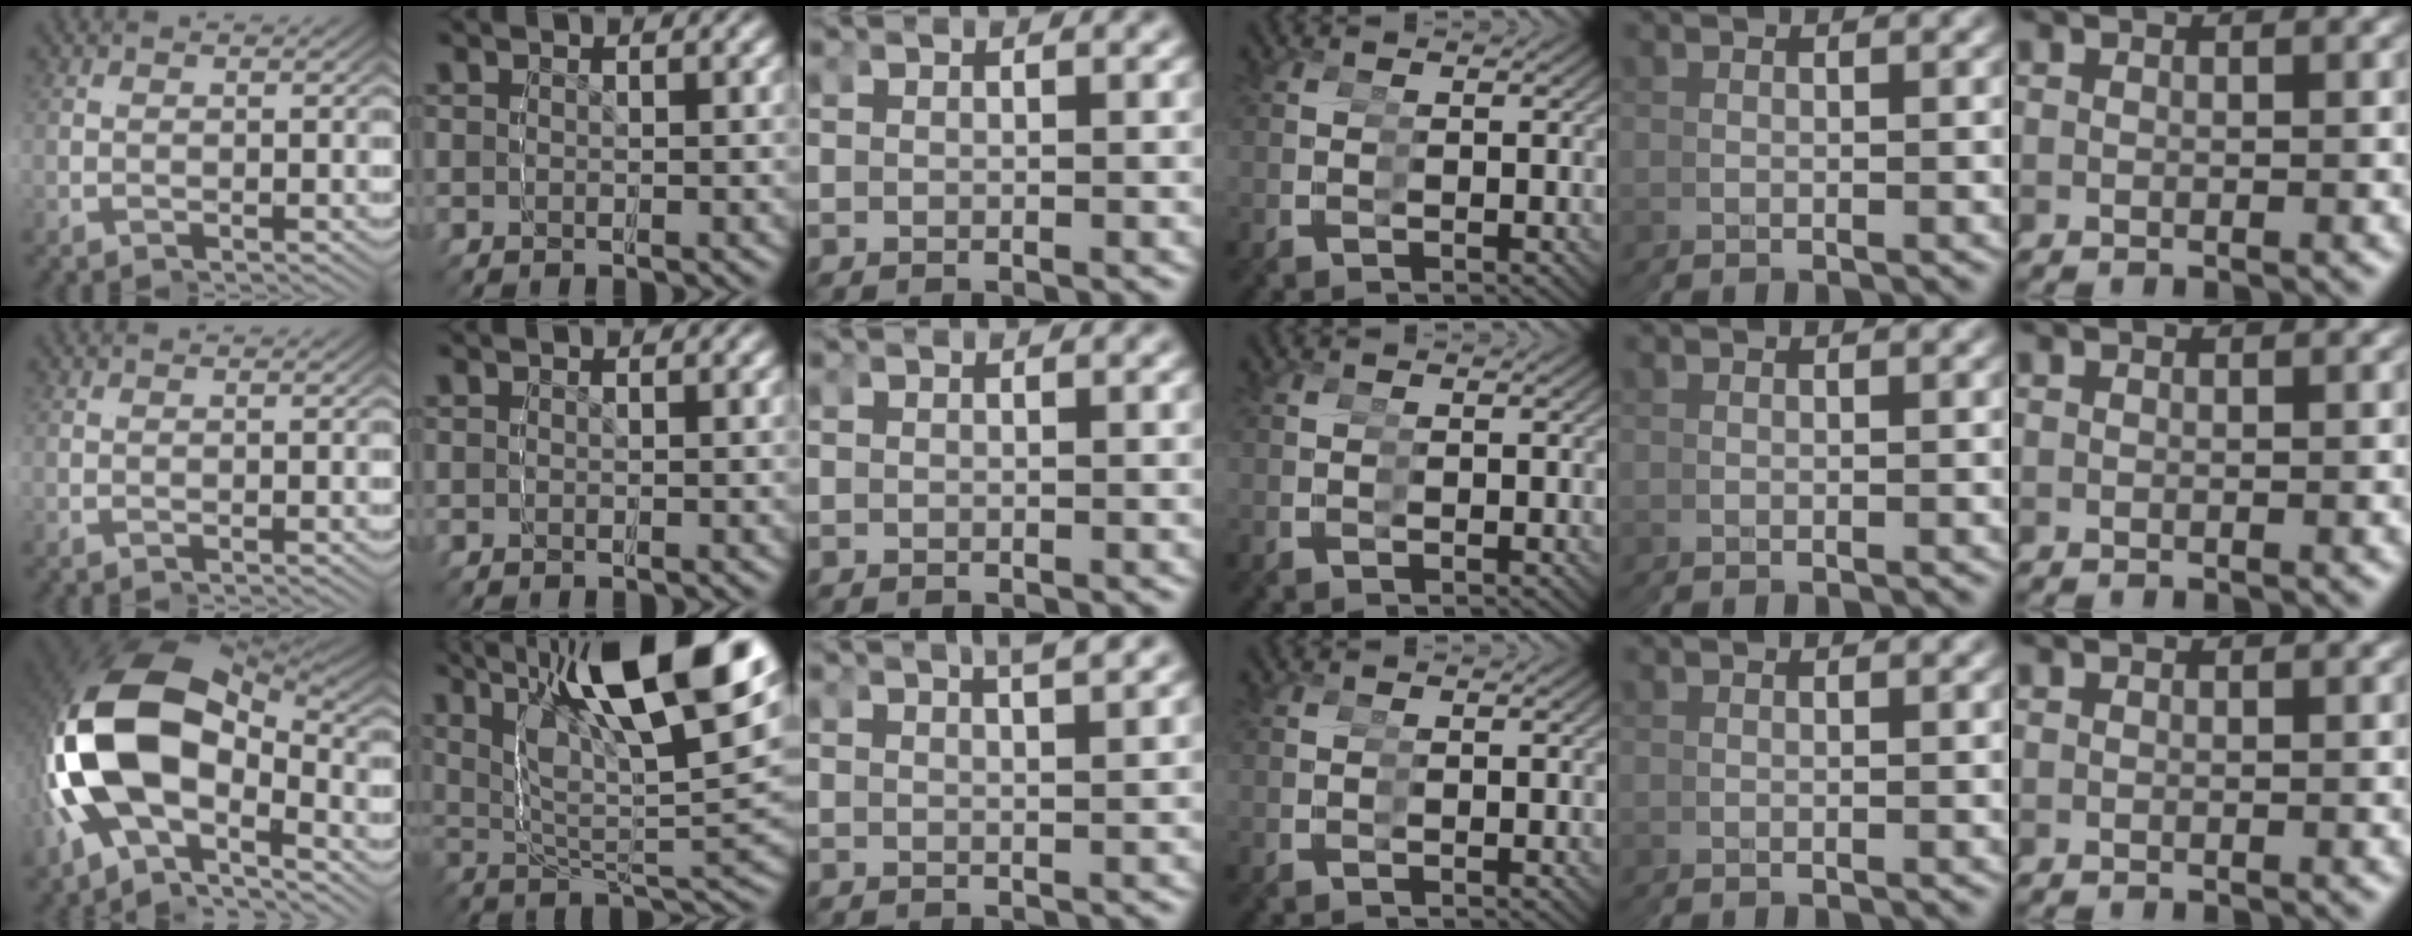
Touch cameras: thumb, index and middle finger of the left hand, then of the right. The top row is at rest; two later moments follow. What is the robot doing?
{"motion": "grasp_and_lifting", "object": "glue stick"}